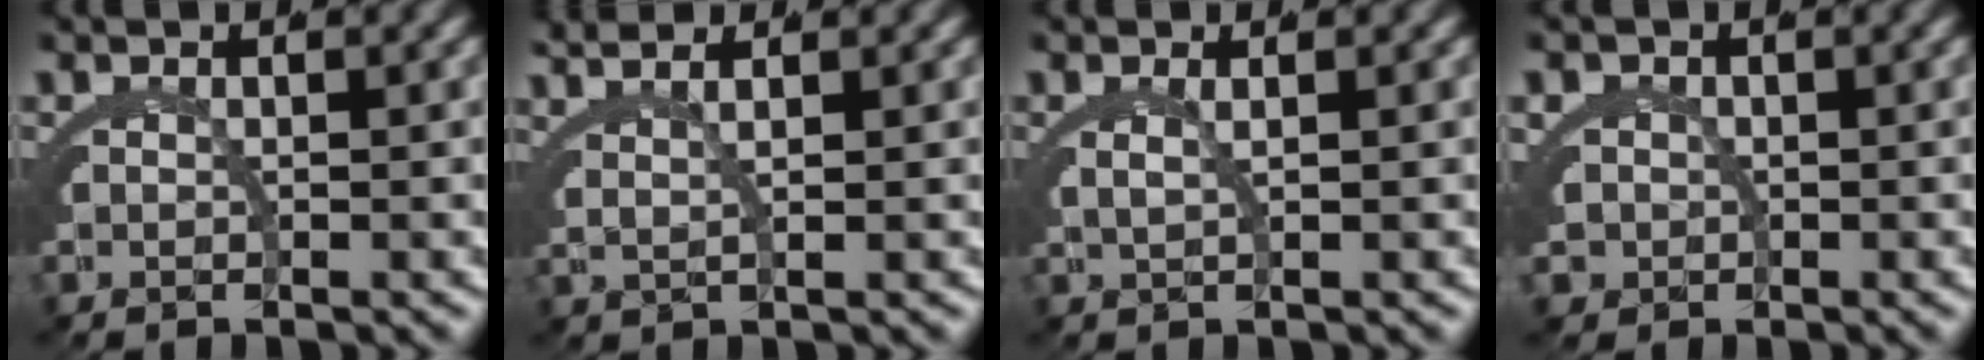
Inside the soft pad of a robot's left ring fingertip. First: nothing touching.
{"total": 3.7, "force": [2.9, 0.8, 2.2], "torque": [-0.030, 0.015, 0.045]}
{"total": 1.3, "force": [0.6, -0.5, 1.0], "torque": [-0.020, -0.004, 0.016]}
{"total": 4.5, "force": [-0.6, 4.2, 1.5], "torque": [-0.045, -0.021, -0.008]}